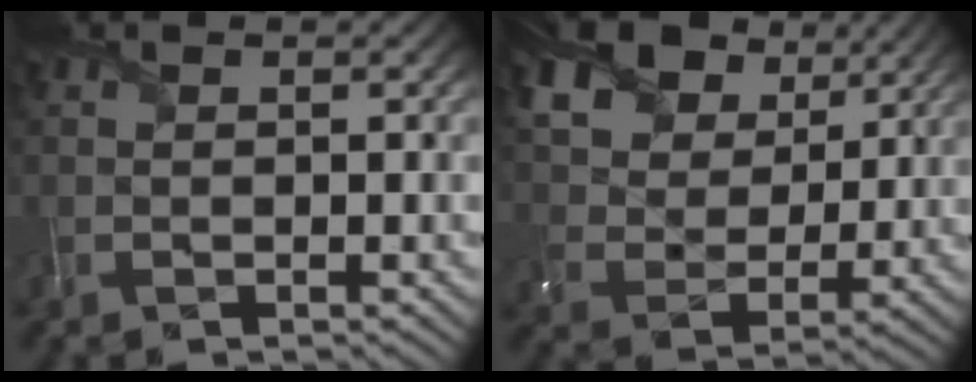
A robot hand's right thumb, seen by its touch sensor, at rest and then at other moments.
{"total": 15.9, "force": [9.3, 10.2, 7.9], "torque": [-0.214, 0.020, 0.192]}